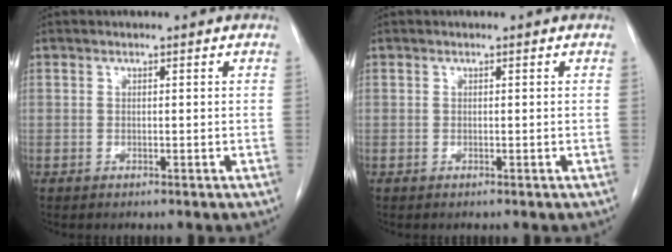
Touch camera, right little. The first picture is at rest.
{"total": 0.0}